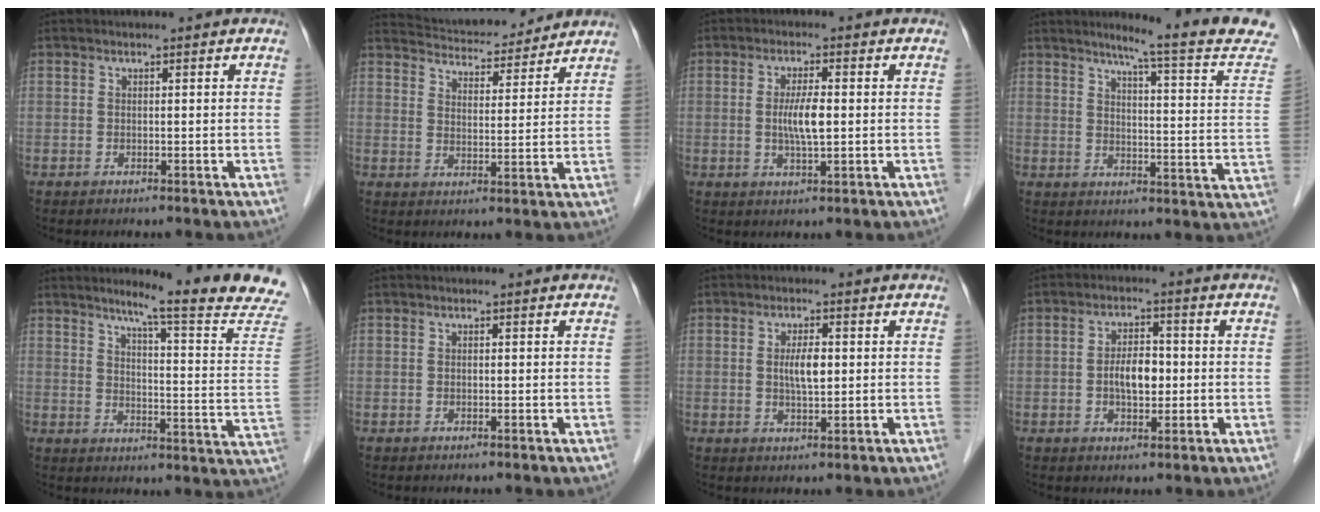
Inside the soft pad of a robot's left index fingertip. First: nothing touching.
{"total": 13.0, "force": [12.4, 2.2, 3.1], "torque": [-0.046, 0.017, 0.182]}
{"total": 4.5, "force": [-0.1, 0.7, 4.5], "torque": [-0.090, -0.003, -0.001]}
{"total": 16.8, "force": [14.5, -0.9, 8.3], "torque": [-0.103, -0.062, 0.162]}
{"total": 17.5, "force": [14.8, -1.2, 9.3], "torque": [-0.121, -0.065, 0.173]}
{"total": 0.0}
{"total": 3.7, "force": [0.3, 1.1, 3.5], "torque": [-0.065, 0.002, 0.006]}
{"total": 5.0, "force": [-0.6, 2.5, 4.3], "torque": [-0.082, 0.008, -0.010]}